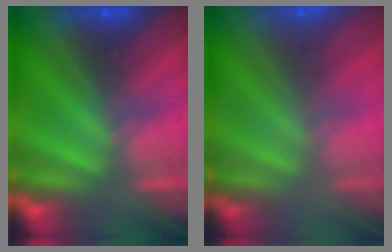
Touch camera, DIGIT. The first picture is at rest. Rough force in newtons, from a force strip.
{"total": 2.9}